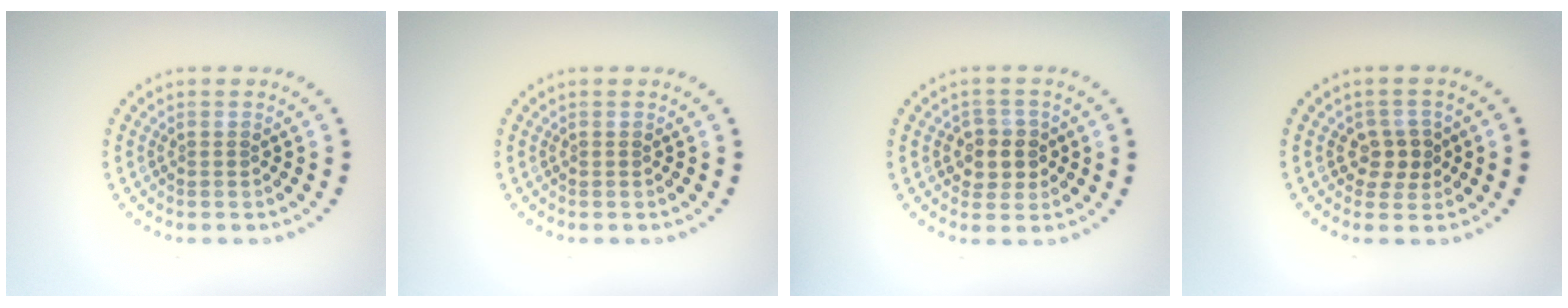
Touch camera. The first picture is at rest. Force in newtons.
{"total": 0.0}
{"total": 2.8, "press": 2.6, "slide": 1.0}
{"total": 2.2, "press": 2.1, "slide": 0.8}